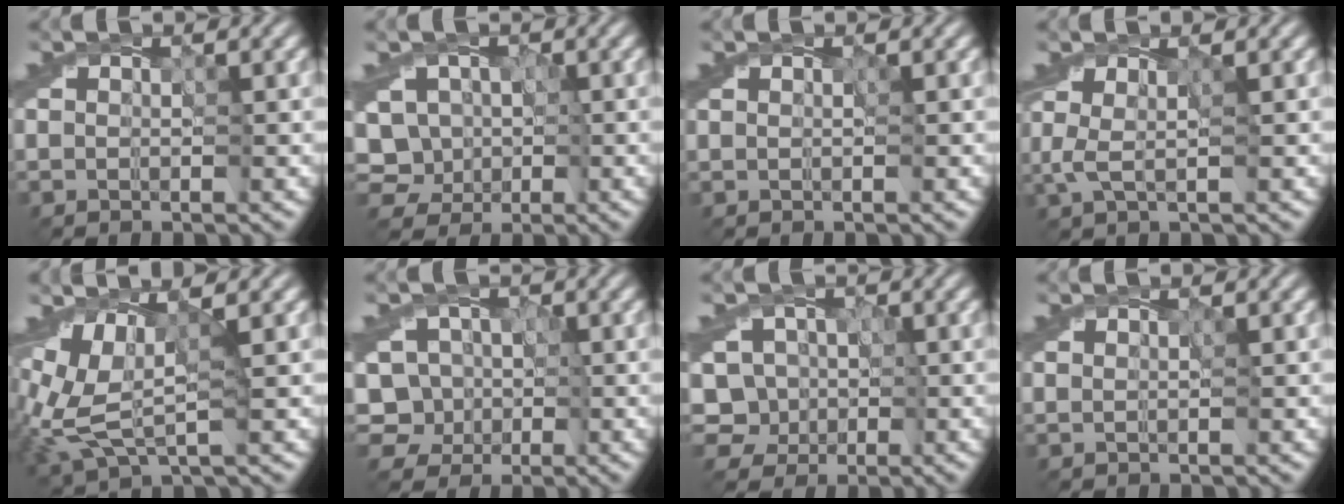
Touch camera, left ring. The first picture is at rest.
{"total": 5.0, "force": [0.8, 4.4, 2.3], "torque": [-0.031, 0.025, -0.009]}
{"total": 0.0}
{"total": 1.3, "force": [0.6, 0.0, 1.2], "torque": [-0.033, 0.001, 0.009]}
{"total": 4.6, "force": [0.6, 1.8, 4.2], "torque": [-0.114, -0.002, 0.015]}
{"total": 5.6, "force": [0.5, 5.1, 2.2], "torque": [-0.024, 0.043, -0.031]}
{"total": 4.9, "force": [0.4, 4.6, 1.8], "torque": [-0.013, 0.036, -0.026]}
{"total": 0.0}